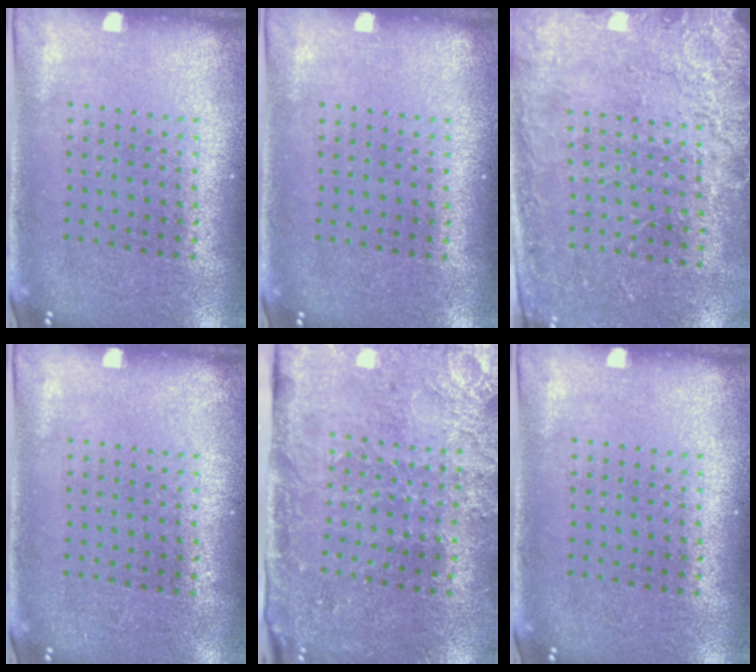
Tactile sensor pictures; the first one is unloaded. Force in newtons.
{"total": 0.0}
{"total": 2.4, "press": 2.4, "slide": 0.6}
{"total": 0.0}
{"total": 3.3, "press": 3.3, "slide": 0.3}
{"total": 0.0}